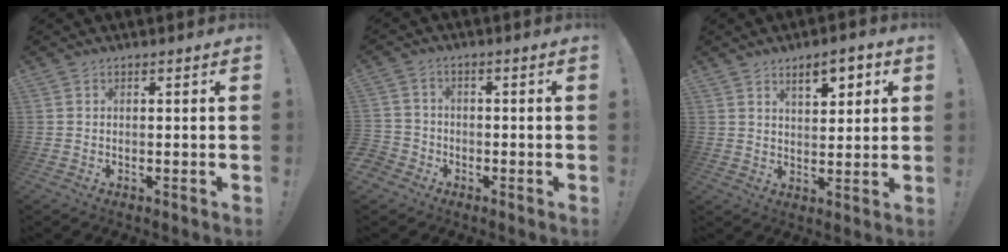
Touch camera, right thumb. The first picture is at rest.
{"total": 4.1, "force": [-2.1, 3.4, 0.9], "torque": [-0.035, 0.014, -0.040]}
{"total": 7.3, "force": [4.1, 2.9, 5.3], "torque": [-0.072, -0.015, 0.066]}